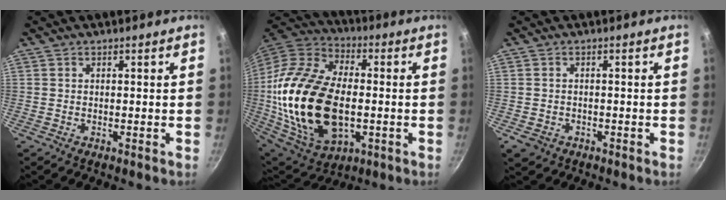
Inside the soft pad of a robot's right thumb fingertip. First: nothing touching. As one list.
[{"total": 28.4, "force": [-2.2, 16.8, 22.8], "torque": [-0.446, 0.015, -0.032]}, {"total": 2.6, "force": [-1.2, 2.0, 1.1], "torque": [-0.021, 0.009, -0.012]}]